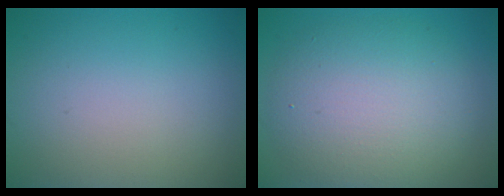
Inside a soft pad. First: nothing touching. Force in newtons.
{"total": 7.7, "press": 7.6, "slide": 0.3}